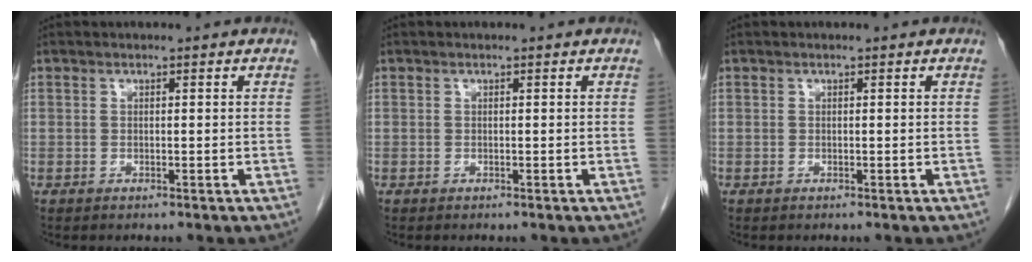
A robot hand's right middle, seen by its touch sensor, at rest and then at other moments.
{"total": 0.0}
{"total": 0.0}